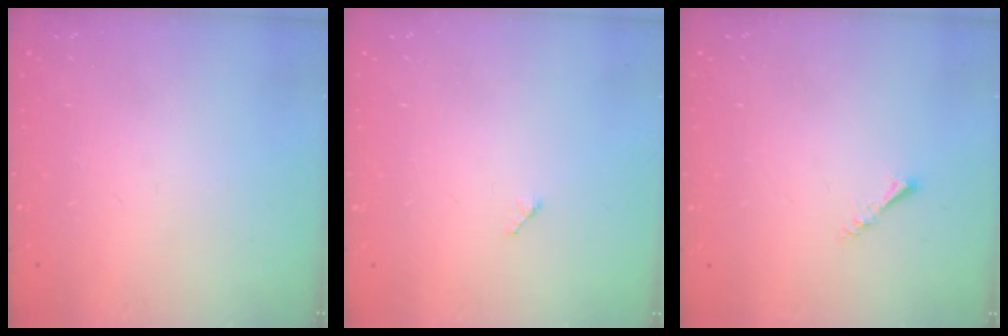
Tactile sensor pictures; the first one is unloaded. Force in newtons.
{"total": 2.5, "press": 2.5, "slide": 0.3}
{"total": 1.6, "press": 1.6, "slide": 0.3}